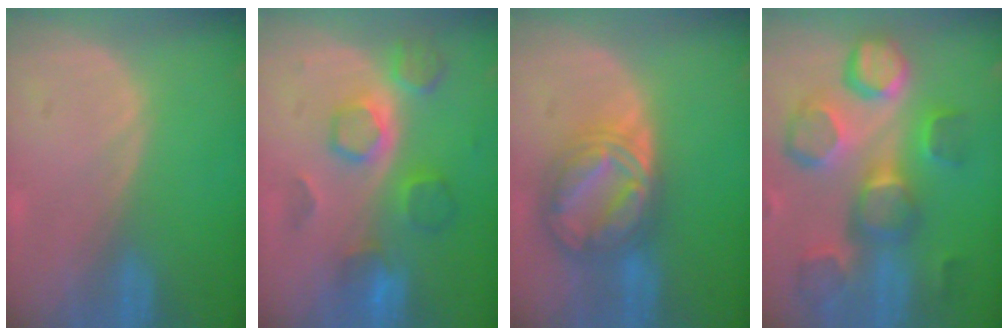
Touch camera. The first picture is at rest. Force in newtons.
{"total": 8.4, "press": 7.6, "slide": 3.6}
{"total": 8.9, "press": 8.8, "slide": 0.8}
{"total": 12.5, "press": 11.1, "slide": 5.7}